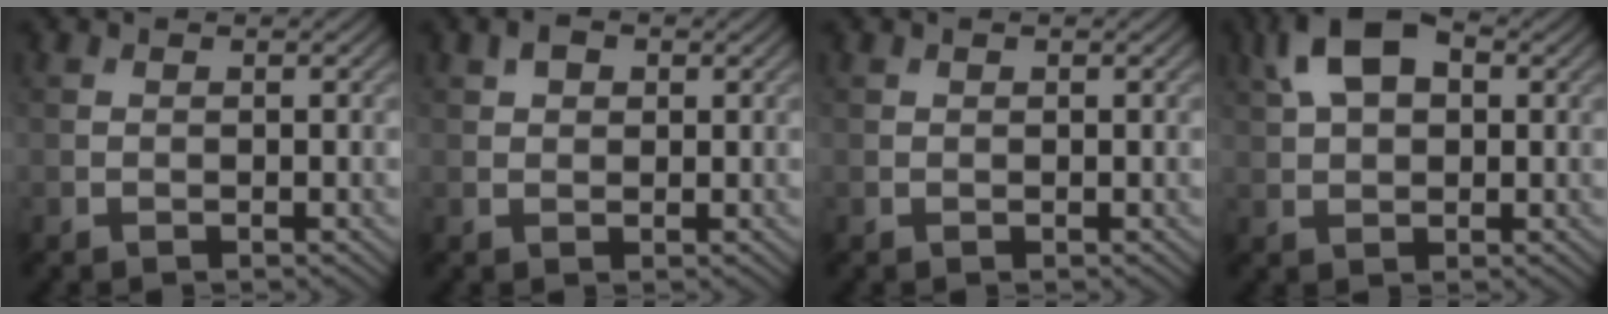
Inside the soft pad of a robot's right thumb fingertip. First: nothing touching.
{"total": 1.9, "force": [0.9, 1.3, 1.0], "torque": [-0.021, 0.004, 0.014]}
{"total": 0.0}
{"total": 8.6, "force": [3.2, 4.8, 6.3], "torque": [-0.136, 0.023, 0.051]}